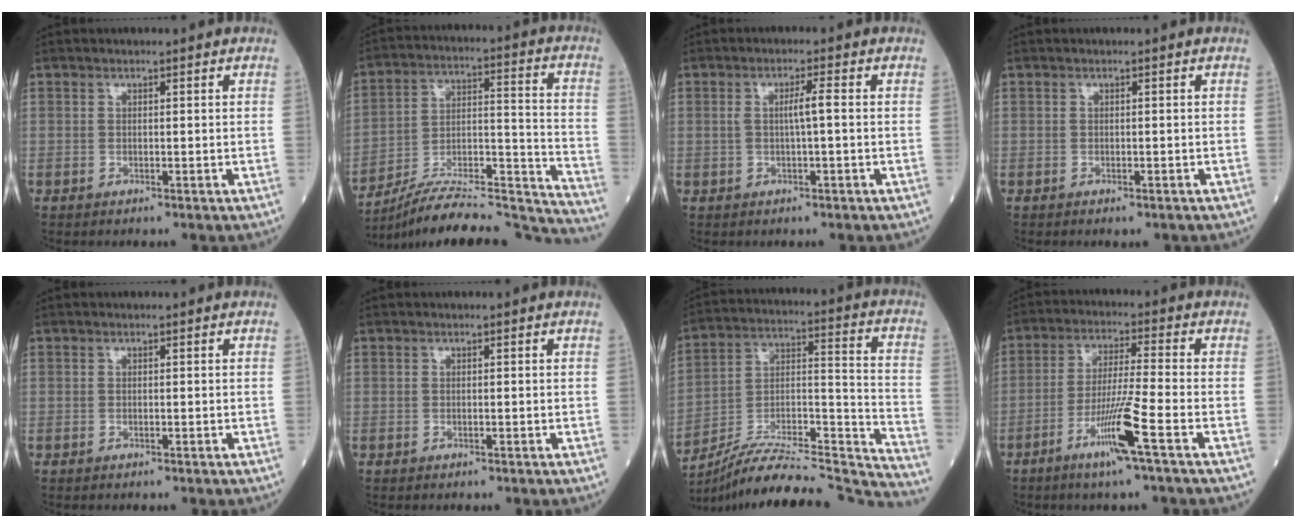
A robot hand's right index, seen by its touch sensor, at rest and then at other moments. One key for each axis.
{"total": 24.6, "fx": -23.5, "fy": 1.2, "fz": 7.2, "tx": -0.086, "ty": 0.023, "tz": -0.357}
{"total": 2.8, "fx": 0.1, "fy": 0.0, "fz": 2.8, "tx": -0.052, "ty": 0.002, "tz": 0.001}
{"total": 1.0, "fx": -0.8, "fy": 0.3, "fz": 0.5, "tx": -0.007, "ty": -0.002, "tz": -0.008}
{"total": 0.0}
{"total": 0.0}
{"total": 27.5, "fx": -26.1, "fy": 0.7, "fz": 8.5, "tx": -0.111, "ty": 0.008, "tz": -0.399}
{"total": 8.9, "fx": -4.4, "fy": -1.2, "fz": 7.6, "tx": -0.146, "ty": -0.014, "tz": -0.088}